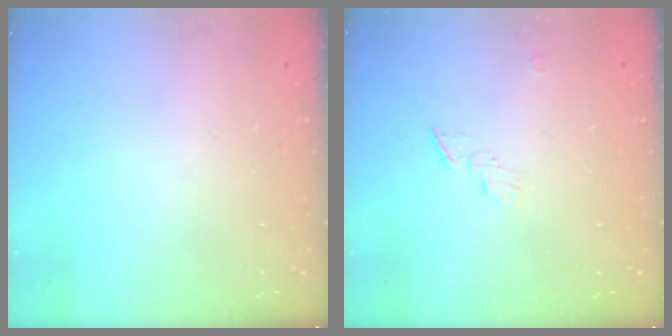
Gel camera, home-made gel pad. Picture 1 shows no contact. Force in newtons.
{"total": 3.9, "press": 3.9, "slide": 0.3}